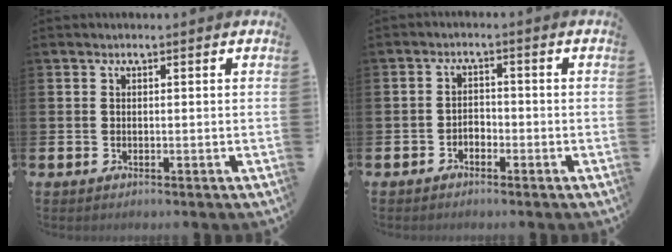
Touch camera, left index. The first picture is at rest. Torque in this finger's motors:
{"motor_torque": [-0.02, 0.08, 0.02, -0.01]}